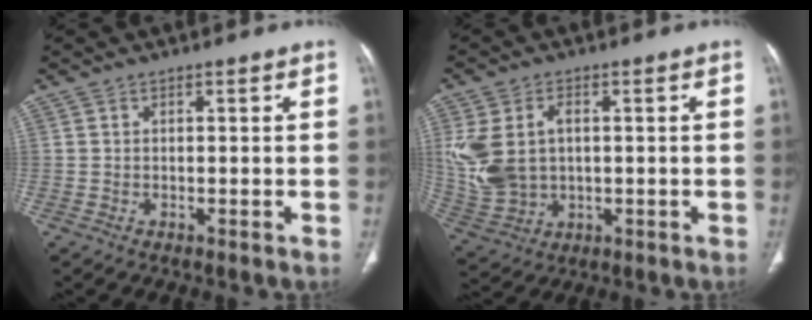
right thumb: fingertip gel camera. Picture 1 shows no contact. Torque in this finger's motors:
{"motor_torque": [0.31, 0.46, 0.40, 0.60, 0.27]}